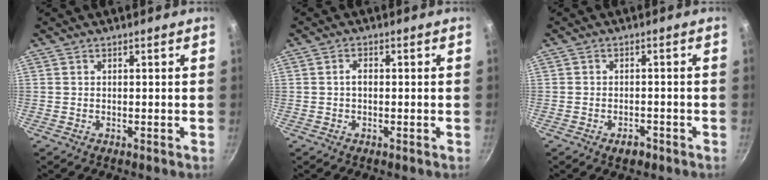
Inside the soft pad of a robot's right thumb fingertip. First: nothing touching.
{"total": 1.7, "force": [0.0, 1.1, 1.4], "torque": [-0.022, 0.009, -0.002]}
{"total": 2.9, "force": [-1.8, 1.7, 1.4], "torque": [-0.013, 0.018, -0.023]}